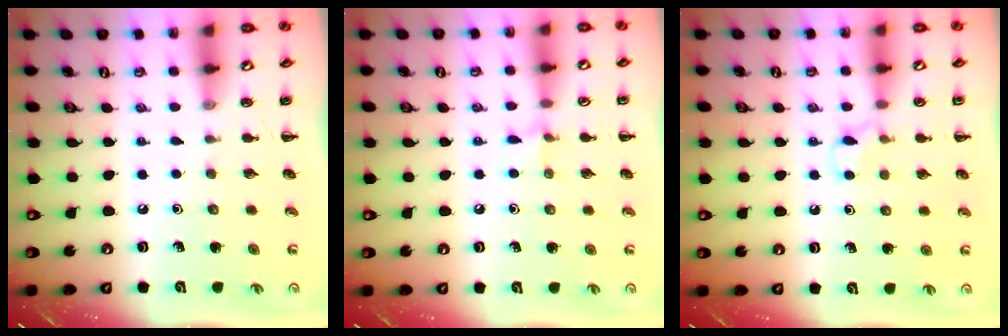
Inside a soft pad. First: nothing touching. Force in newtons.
{"total": 5.3, "press": 4.9, "slide": 1.8}
{"total": 4.4, "press": 4.1, "slide": 1.5}